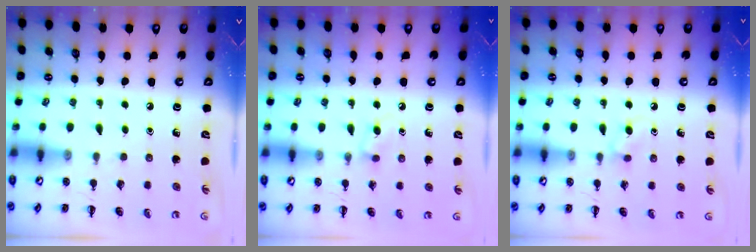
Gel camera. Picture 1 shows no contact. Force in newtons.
{"total": 2.9, "press": 2.6, "slide": 1.3}
{"total": 2.9, "press": 2.6, "slide": 1.3}